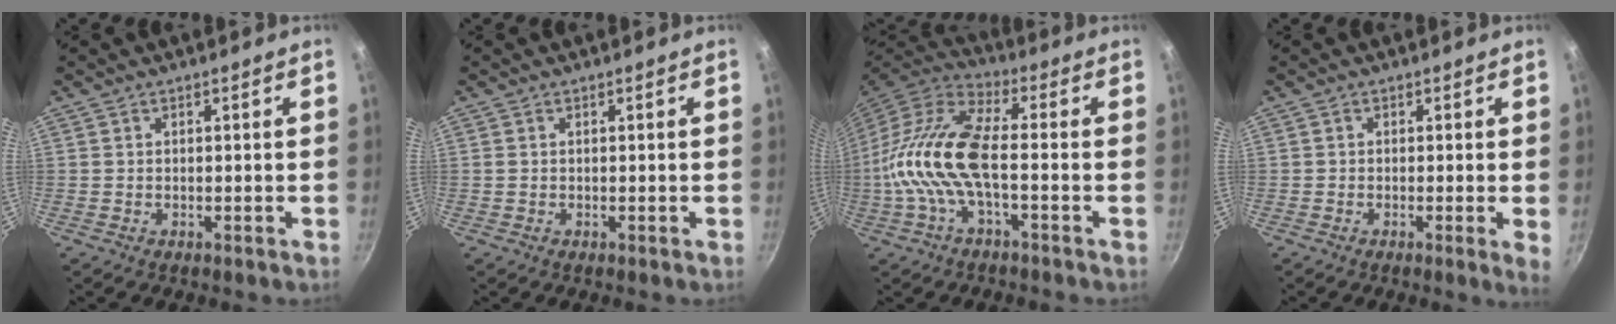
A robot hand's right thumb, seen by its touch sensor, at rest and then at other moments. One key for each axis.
{"total": 0.0}
{"total": 15.5, "fx": -2.3, "fy": 6.2, "fz": 14.0, "tx": -0.285, "ty": 0.033, "tz": -0.061}
{"total": 2.5, "fx": -0.2, "fy": 0.3, "fz": 2.5, "tx": -0.037, "ty": -0.008, "tz": -0.008}